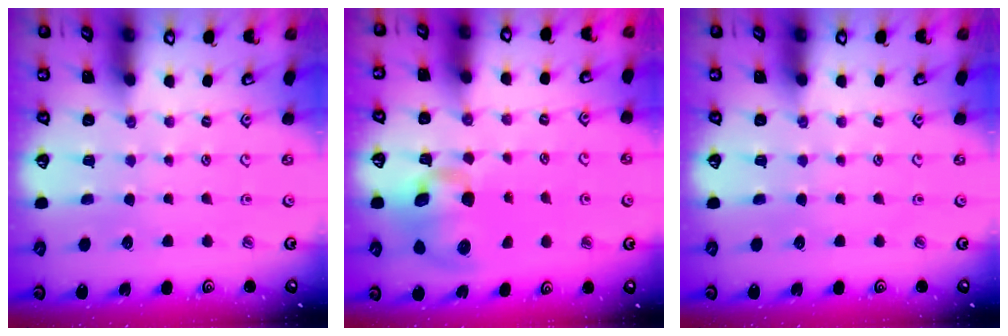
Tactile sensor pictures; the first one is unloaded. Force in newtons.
{"total": 10.4, "press": 10.3, "slide": 1.5}
{"total": 0.0}